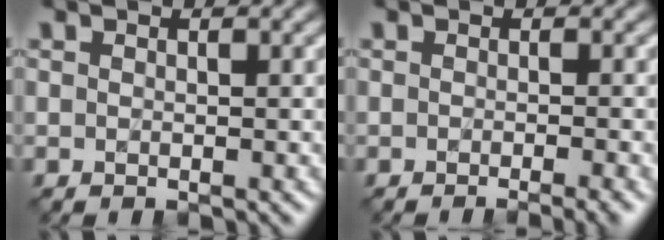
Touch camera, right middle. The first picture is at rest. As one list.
[{"total": 2.9, "force": [-1.3, 0.7, 2.5], "torque": [-0.021, -0.004, -0.019]}]